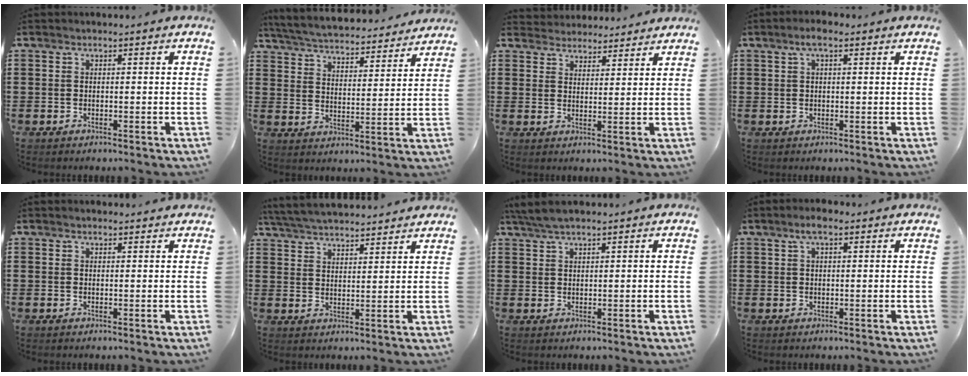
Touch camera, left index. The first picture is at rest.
{"total": 4.6, "force": [4.6, -0.1, 0.4], "torque": [-0.034, -0.037, 0.074]}
{"total": 3.2, "force": [3.1, 0.6, -0.5], "torque": [-0.002, -0.009, 0.059]}
{"total": 2.7, "force": [1.4, 0.7, 2.2], "torque": [-0.044, 0.007, 0.024]}
{"total": 0.8, "force": [0.8, 0.2, 0.0], "torque": [-0.002, 0.001, 0.015]}
{"total": 4.8, "force": [4.7, 0.2, 0.8], "torque": [-0.033, -0.019, 0.085]}
{"total": 2.9, "force": [2.4, 0.5, 1.5], "torque": [-0.035, 0.003, 0.045]}
{"total": 3.0, "force": [1.8, 0.9, 2.2], "torque": [-0.046, 0.006, 0.031]}